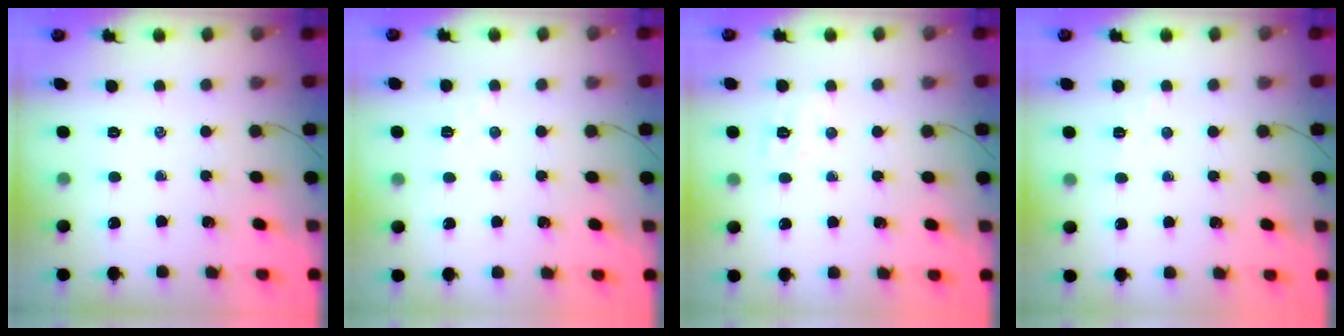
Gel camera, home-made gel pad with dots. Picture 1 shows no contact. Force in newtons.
{"total": 2.6, "press": 2.5, "slide": 0.8}
{"total": 5.1, "press": 5.0, "slide": 1.0}
{"total": 2.6, "press": 2.4, "slide": 0.8}